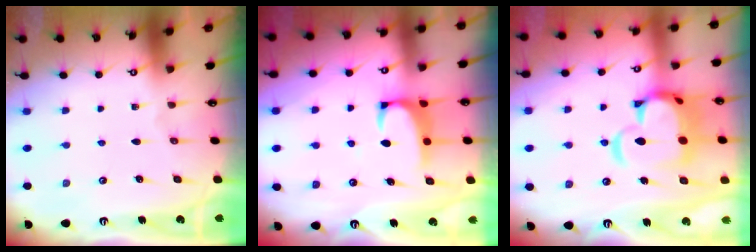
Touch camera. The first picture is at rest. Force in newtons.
{"total": 2.0, "press": 1.9, "slide": 0.7}
{"total": 10.4, "press": 10.3, "slide": 1.7}